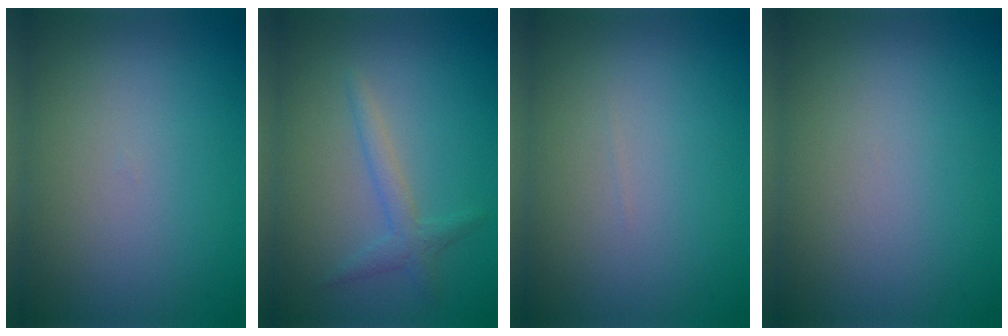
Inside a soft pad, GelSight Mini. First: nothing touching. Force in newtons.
{"total": 1.9, "press": 1.9, "slide": 0.1}
{"total": 0.0}
{"total": 0.0}